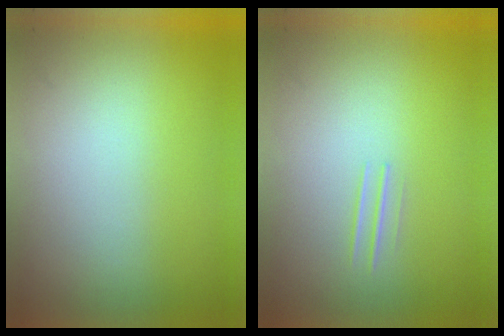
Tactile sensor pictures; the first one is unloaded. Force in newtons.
{"total": 1.0}